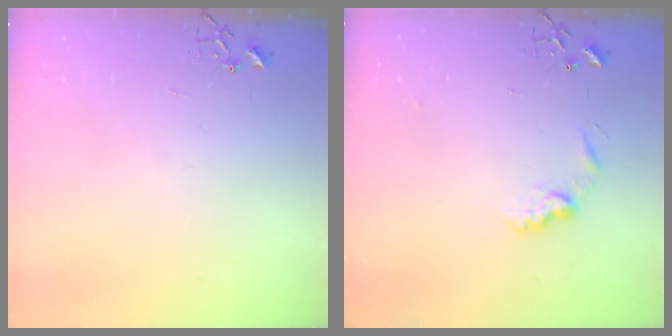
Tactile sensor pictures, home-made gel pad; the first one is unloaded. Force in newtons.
{"total": 8.4, "press": 8.4, "slide": 0.3}